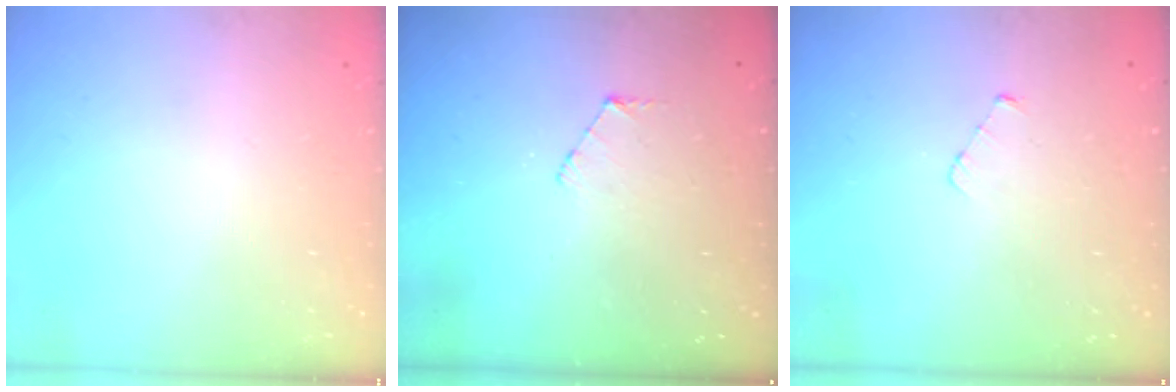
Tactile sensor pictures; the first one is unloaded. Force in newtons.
{"total": 5.0, "press": 5.0, "slide": 0.5}
{"total": 2.5, "press": 2.5, "slide": 0.2}